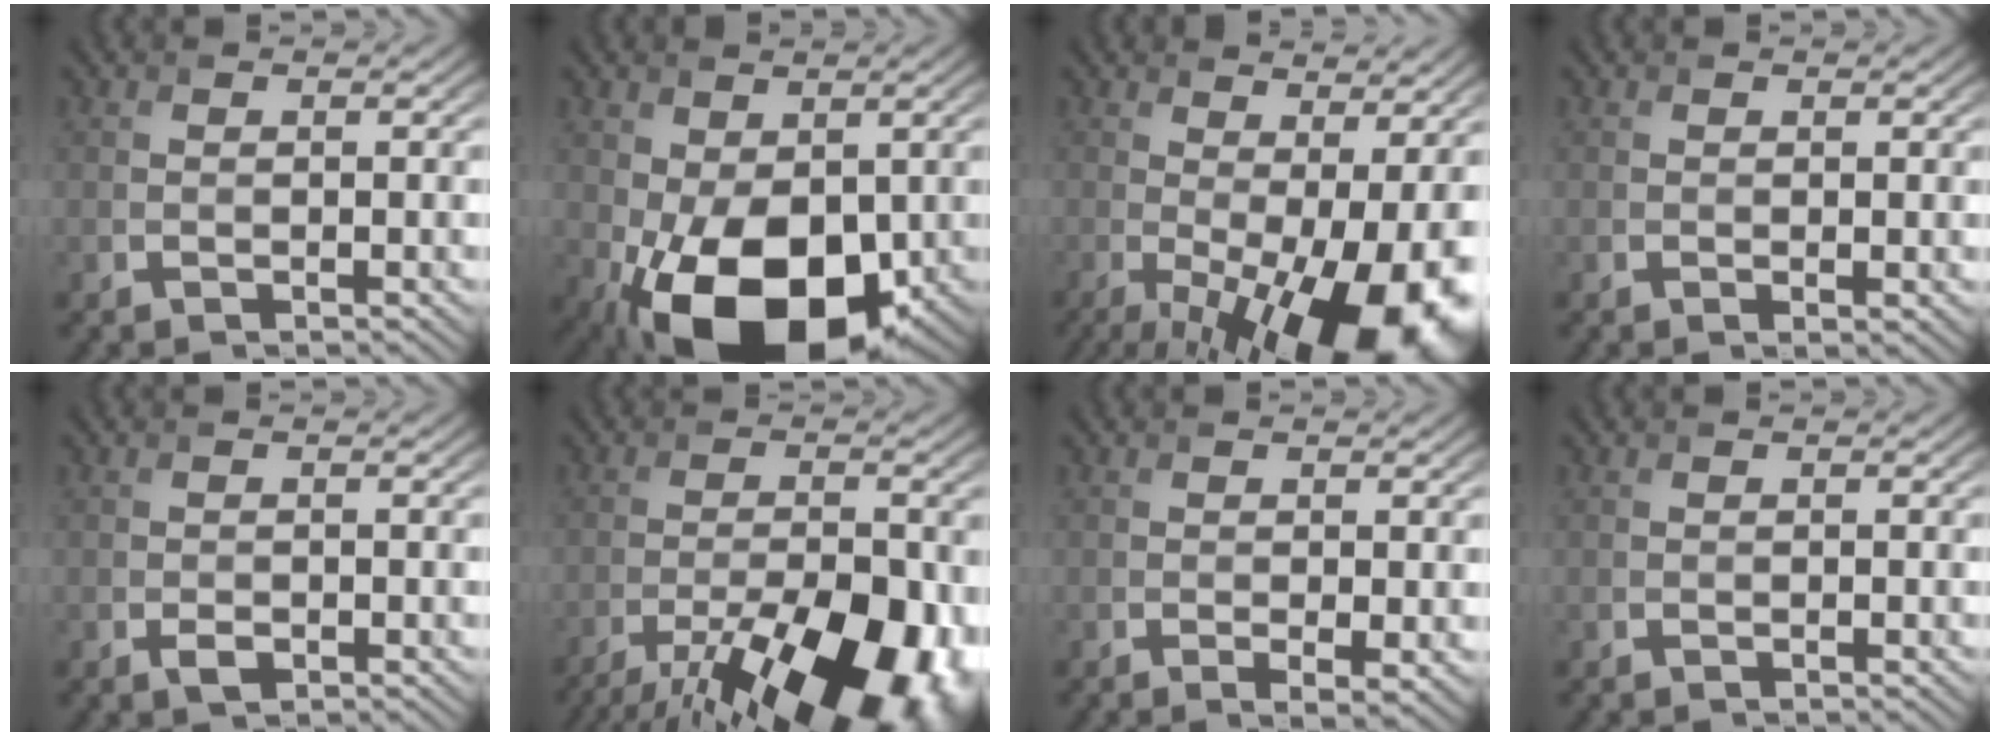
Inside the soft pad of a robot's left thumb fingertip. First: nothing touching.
{"total": 13.5, "force": [-4.1, 7.9, 10.2], "torque": [-0.177, -0.028, -0.058]}
{"total": 17.6, "force": [-4.8, 7.2, 15.3], "torque": [-0.209, -0.045, -0.032]}
{"total": 0.6, "force": [0.0, 0.1, 0.6], "torque": [-0.011, -0.003, -0.001]}
{"total": 1.2, "force": [-0.6, 0.7, 0.7], "torque": [-0.015, -0.002, -0.009]}
{"total": 18.2, "force": [-11.3, 7.0, 12.4], "torque": [-0.170, -0.033, -0.156]}
{"total": 1.9, "force": [-0.3, 0.4, 1.8], "torque": [-0.035, -0.007, -0.002]}
{"total": 0.0}